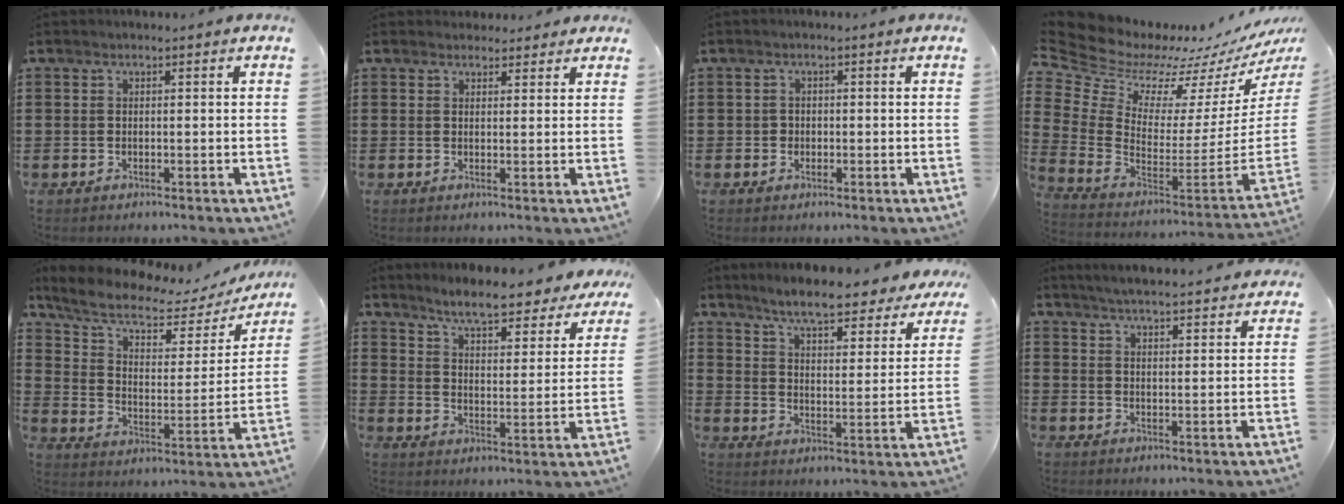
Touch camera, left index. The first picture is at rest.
{"total": 2.2, "force": [2.0, 0.9, 0.2], "torque": [0.000, -0.001, 0.036]}
{"total": 1.1, "force": [-0.2, 1.1, 0.2], "torque": [-0.009, 0.004, -0.006]}
{"total": 6.0, "force": [5.0, 3.0, 1.3], "torque": [-0.077, -0.061, 0.083]}
{"total": 8.0, "force": [5.8, 2.8, 4.8], "torque": [-0.116, -0.028, 0.099]}
{"total": 6.4, "force": [5.9, 0.0, 2.6], "torque": [-0.074, -0.039, 0.100]}
{"total": 6.6, "force": [5.9, 0.0, 2.9], "torque": [-0.082, -0.038, 0.099]}
{"total": 4.5, "force": [4.4, -0.6, 0.6], "torque": [-0.029, -0.029, 0.076]}